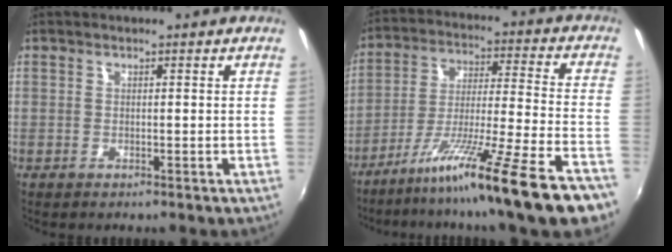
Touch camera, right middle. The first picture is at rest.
{"total": 21.1, "force": [-15.6, -1.7, 14.1], "torque": [-0.231, -0.063, -0.245]}